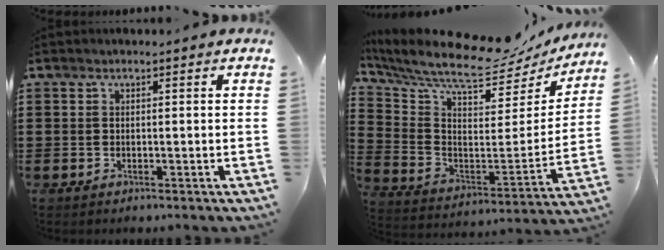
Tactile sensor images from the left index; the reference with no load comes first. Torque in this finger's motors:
{"motor_torque": [0.46, 0.42, 0.62, 0.15]}